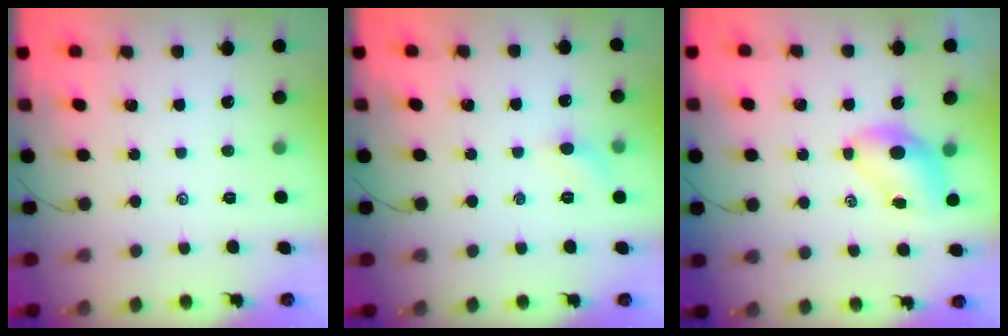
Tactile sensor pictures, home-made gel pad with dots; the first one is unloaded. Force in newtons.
{"total": 5.3, "press": 5.0, "slide": 1.8}
{"total": 6.0, "press": 5.9, "slide": 0.7}